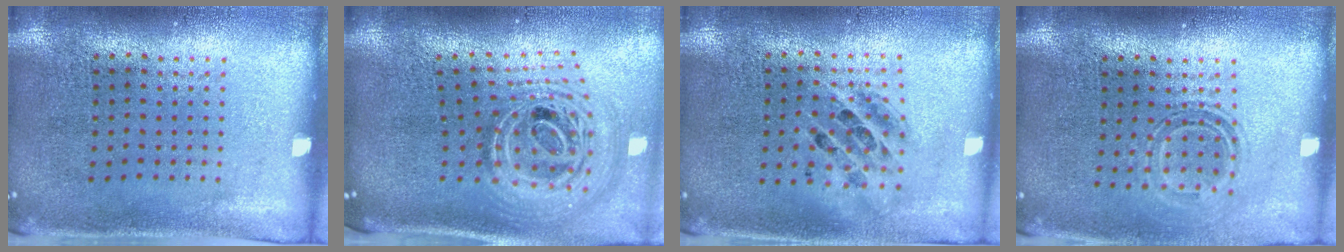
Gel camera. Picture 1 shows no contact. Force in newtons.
{"total": 3.0, "press": 2.0, "slide": 2.2}
{"total": 1.5, "press": 1.3, "slide": 0.7}
{"total": 1.4, "press": 1.0, "slide": 1.0}